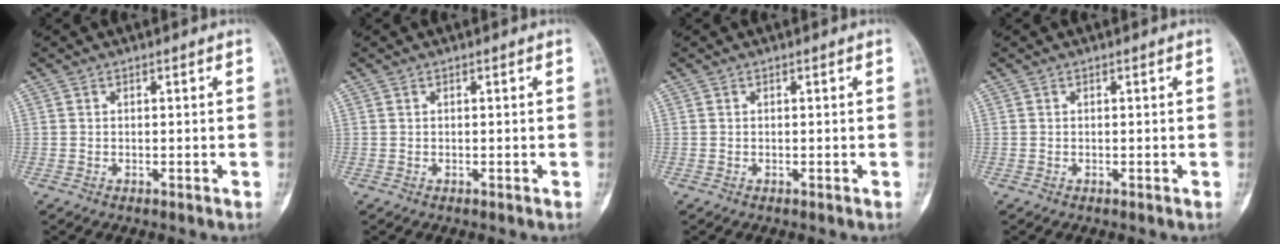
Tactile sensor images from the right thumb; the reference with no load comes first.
{"total": 0.0}
{"total": 0.0}
{"total": 0.0}